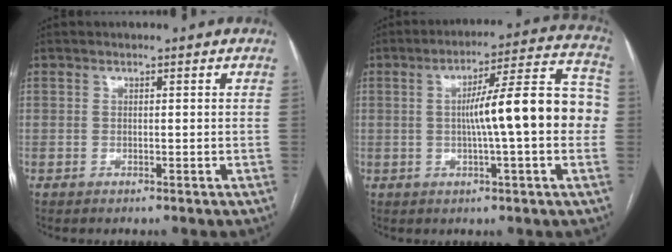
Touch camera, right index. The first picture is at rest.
{"total": 14.7, "force": [-0.2, 1.5, 14.7], "torque": [-0.205, 0.037, -0.006]}